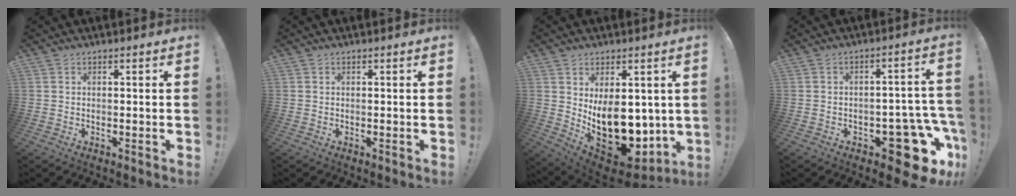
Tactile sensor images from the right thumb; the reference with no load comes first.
{"total": 0.0}
{"total": 16.5, "force": [-0.7, 10.8, 12.5], "torque": [-0.178, -0.019, 0.009]}
{"total": 16.3, "force": [-7.7, 7.9, 12.1], "torque": [-0.108, 0.052, -0.111]}